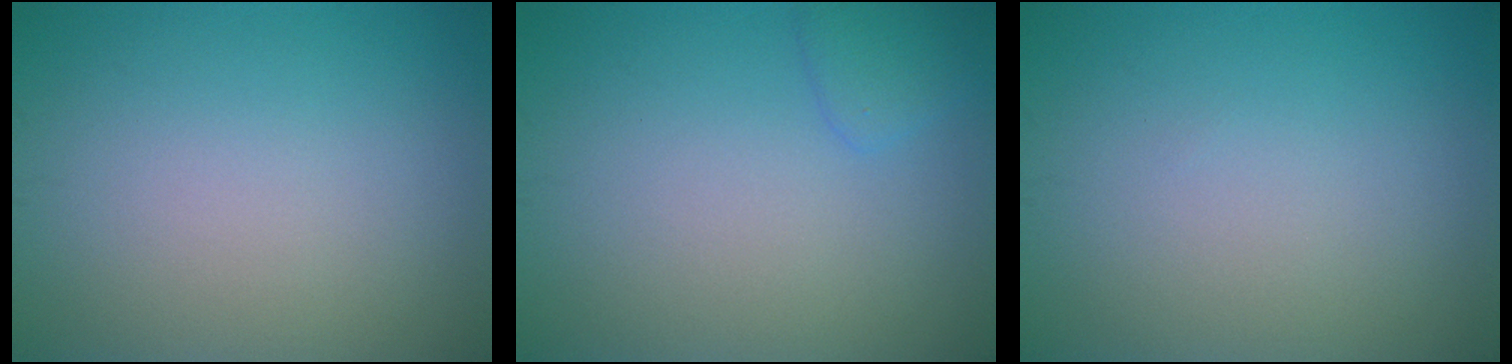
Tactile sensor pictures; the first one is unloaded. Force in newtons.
{"total": 1.5, "press": 1.4, "slide": 0.1}
{"total": 0.0}